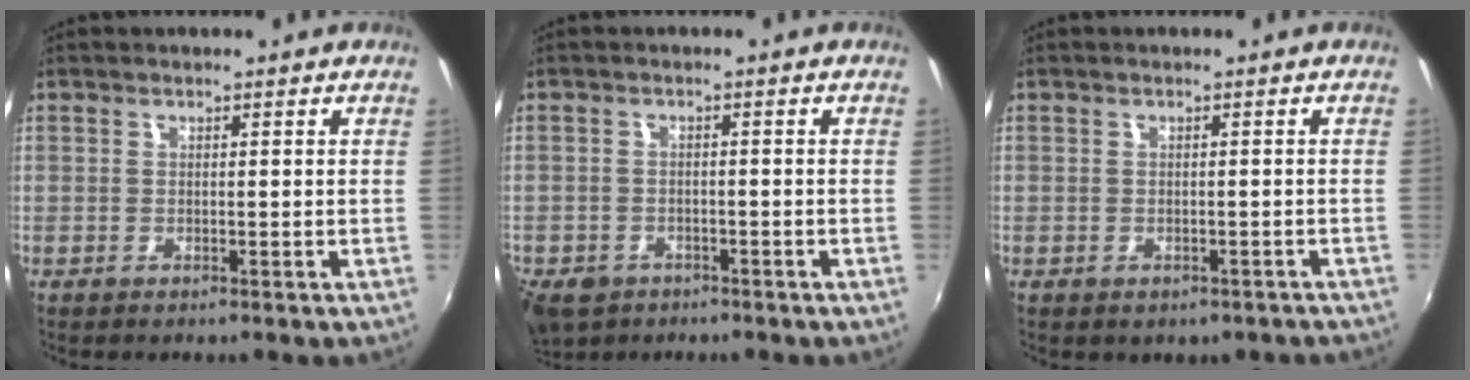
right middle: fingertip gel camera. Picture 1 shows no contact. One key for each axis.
{"total": 8.3, "fx": -5.0, "fy": 5.7, "fz": 3.5, "tx": -0.095, "ty": -0.017, "tz": -0.078}
{"total": 3.1, "fx": -2.1, "fy": 2.0, "fz": 1.2, "tx": -0.025, "ty": -0.008, "tz": -0.017}